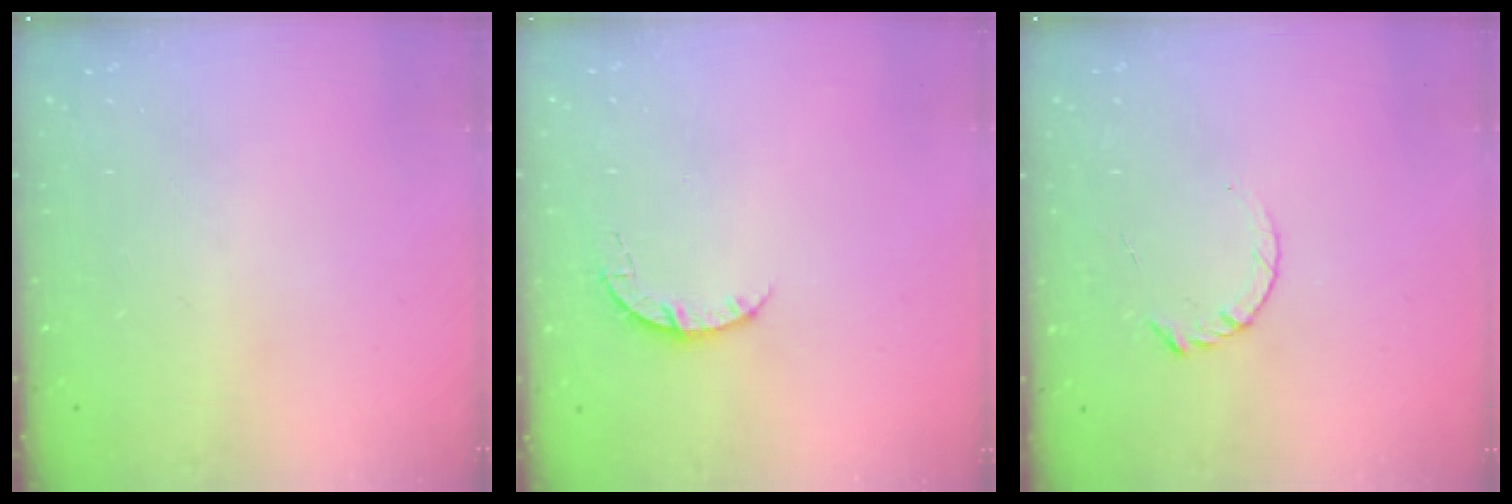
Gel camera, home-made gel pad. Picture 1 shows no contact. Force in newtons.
{"total": 3.5, "press": 3.5, "slide": 0.5}
{"total": 3.7, "press": 3.6, "slide": 0.4}